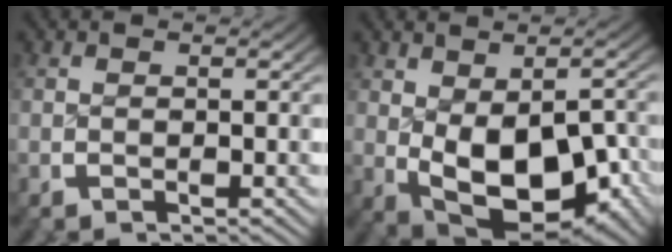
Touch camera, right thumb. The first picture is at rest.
{"total": 12.4, "force": [-2.0, 7.8, 9.5], "torque": [-0.168, -0.049, -0.001]}